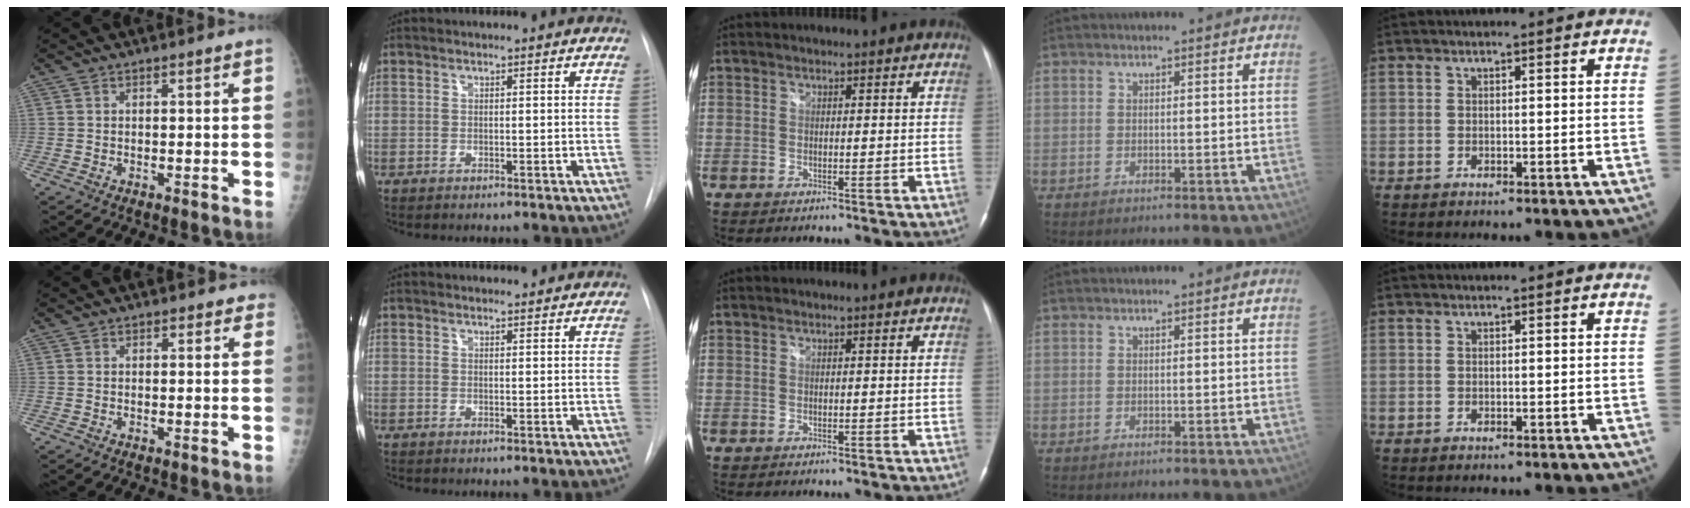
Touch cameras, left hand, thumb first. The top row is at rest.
{"thumb": {"total": 1.6, "force": [1.0, 1.2, 0.5], "torque": [0.018, -0.002, 0.004]}, "index": {"total": 3.2, "force": [3.0, 0.9, 0.6], "torque": [-0.008, 0.014, 0.034]}}